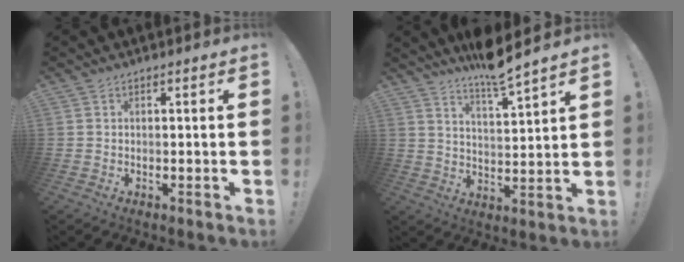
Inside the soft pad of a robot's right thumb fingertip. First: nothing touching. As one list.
[{"total": 8.6, "force": [7.6, -0.2, 3.9], "torque": [-0.064, -0.056, 0.128]}]